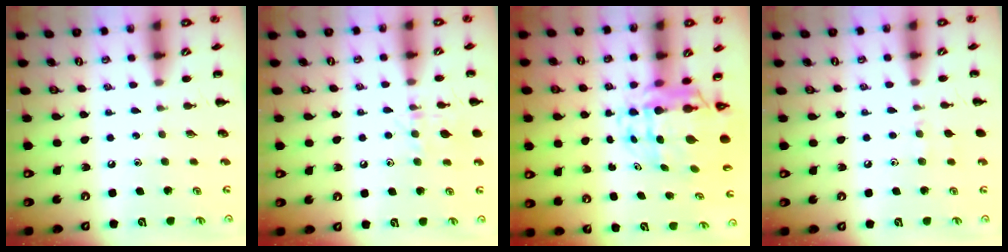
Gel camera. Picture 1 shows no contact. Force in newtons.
{"total": 9.4, "press": 9.3, "slide": 1.1}
{"total": 9.1, "press": 8.7, "slide": 2.7}
{"total": 5.9, "press": 5.6, "slide": 1.8}